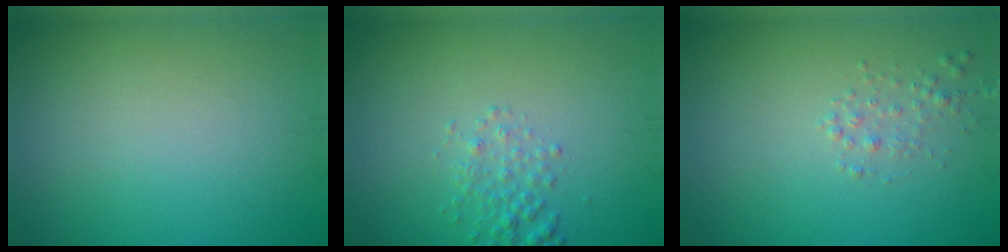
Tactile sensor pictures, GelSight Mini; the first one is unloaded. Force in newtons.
{"total": 1.7, "press": 1.7, "slide": 0.1}
{"total": 1.2, "press": 1.2, "slide": 0.1}